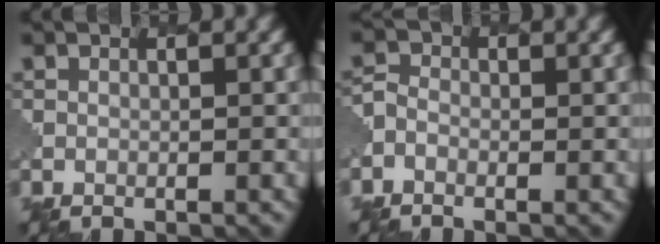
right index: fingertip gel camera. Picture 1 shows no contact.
{"total": 1.6, "force": [-0.8, 1.2, 0.5], "torque": [-0.005, -0.001, -0.019]}